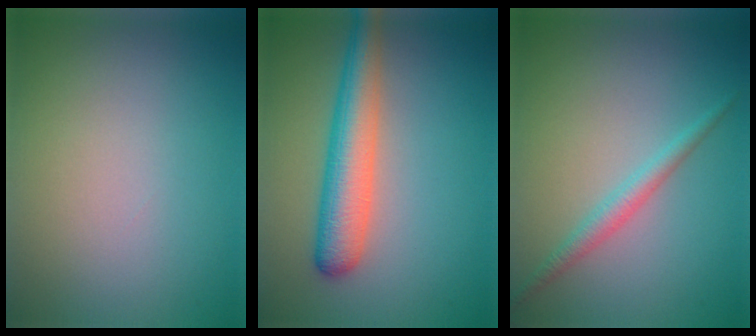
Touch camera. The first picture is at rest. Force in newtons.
{"total": 5.1, "press": 5.1, "slide": 0.2}
{"total": 1.8, "press": 1.8, "slide": 0.0}